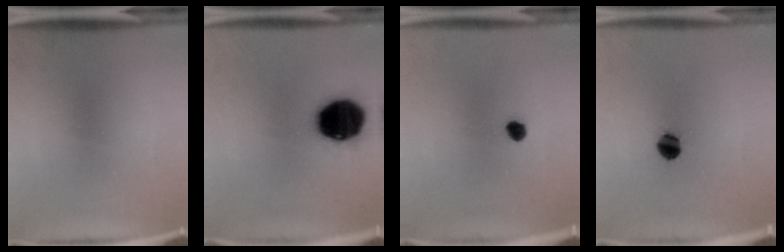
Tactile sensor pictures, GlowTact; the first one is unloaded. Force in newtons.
{"total": 20.0}
{"total": 2.2}
{"total": 5.3}